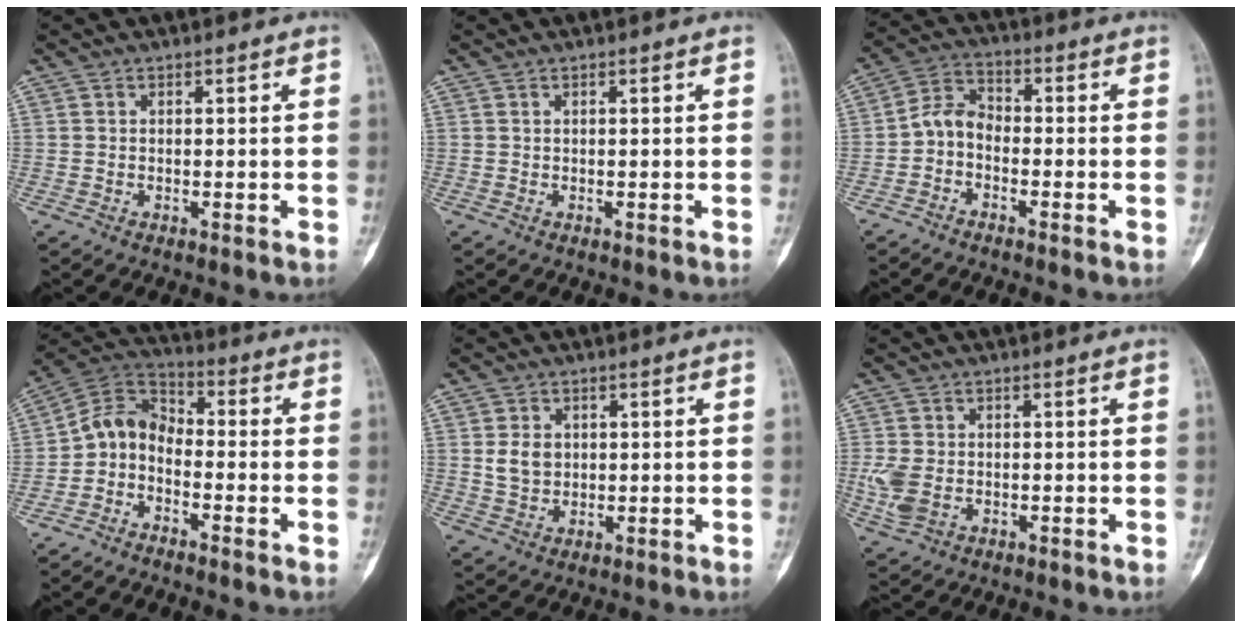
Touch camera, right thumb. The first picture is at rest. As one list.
[{"total": 0.0}, {"total": 5.5, "force": [-1.8, 3.7, 3.6], "torque": [-0.057, 0.029, -0.051]}, {"total": 7.6, "force": [-2.9, 5.2, 4.8], "torque": [-0.079, 0.057, -0.074]}, {"total": 4.5, "force": [0.7, 3.7, 2.4], "torque": [-0.025, -0.003, 0.019]}, {"total": 5.3, "force": [-0.8, 3.7, 3.6], "torque": [-0.088, 0.003, -0.014]}]